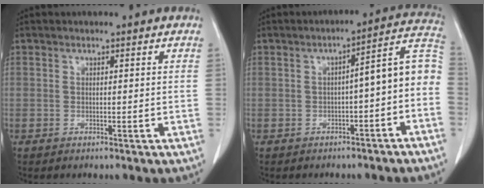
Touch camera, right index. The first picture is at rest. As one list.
[{"total": 9.0, "force": [-2.5, 1.9, 8.4], "torque": [-0.100, 0.039, -0.034]}]